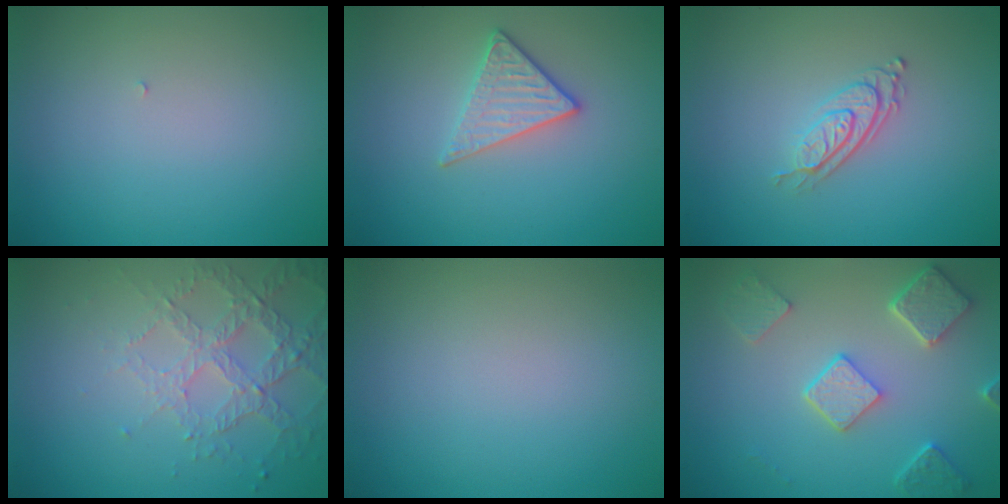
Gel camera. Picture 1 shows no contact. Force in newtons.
{"total": 2.8, "press": 2.5, "slide": 1.3}
{"total": 2.8, "press": 2.1, "slide": 1.9}
{"total": 4.2, "press": 3.2, "slide": 2.7}
{"total": 0.0}
{"total": 4.9, "press": 3.8, "slide": 3.0}